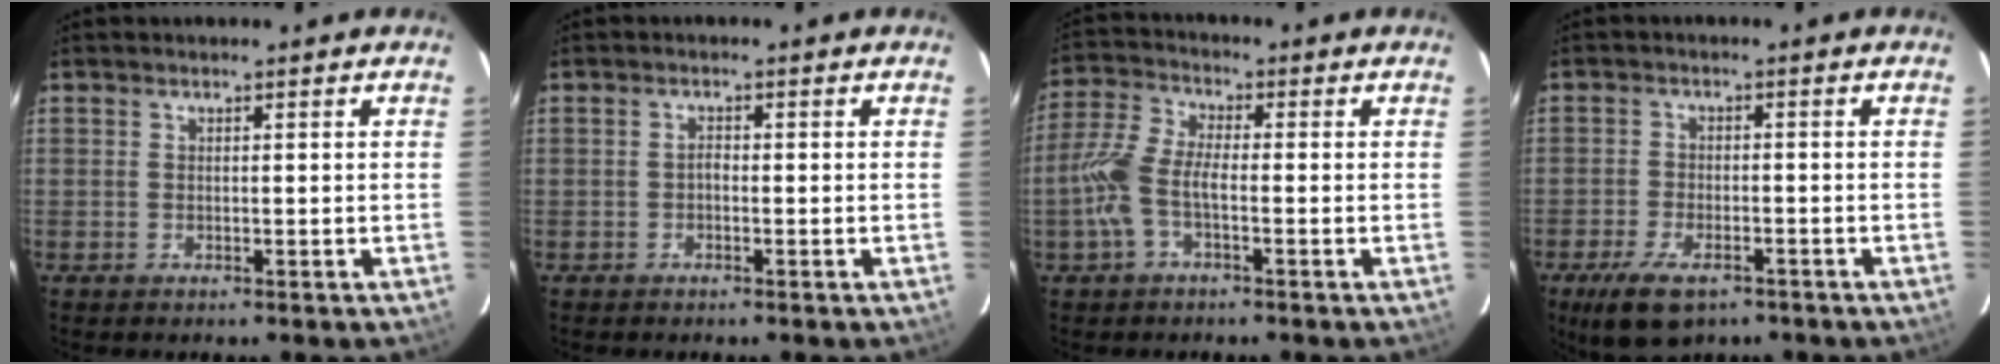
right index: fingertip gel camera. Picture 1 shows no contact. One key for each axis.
{"total": 0.9, "fx": -0.5, "fy": 0.5, "fz": 0.6, "tx": -0.009, "ty": 0.005, "tz": -0.011}
{"total": 7.9, "fx": -2.4, "fy": 2.9, "fz": 6.9, "tx": -0.166, "ty": 0.010, "tz": -0.052}
{"total": 9.3, "fx": -6.2, "fy": 4.3, "fz": 5.5, "tx": -0.129, "ty": -0.019, "tz": -0.103}